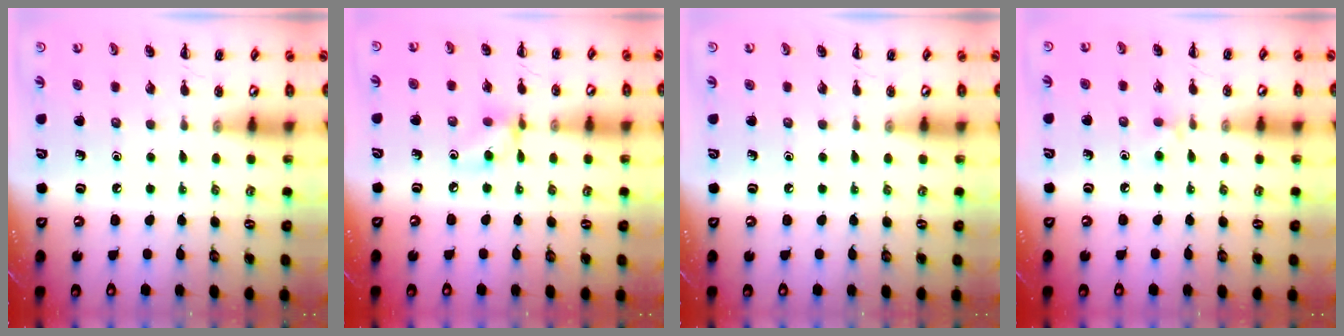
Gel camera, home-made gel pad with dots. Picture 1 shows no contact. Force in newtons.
{"total": 7.0, "press": 7.0, "slide": 0.6}
{"total": 0.0}
{"total": 3.5, "press": 3.2, "slide": 1.5}